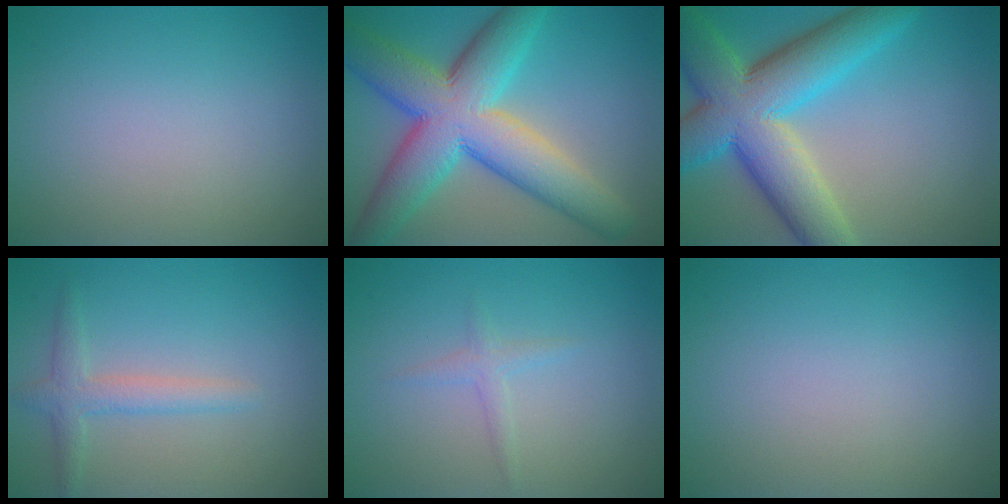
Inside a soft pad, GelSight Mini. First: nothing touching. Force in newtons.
{"total": 11.6, "press": 11.6, "slide": 0.2}
{"total": 11.9, "press": 11.8, "slide": 0.7}
{"total": 2.4, "press": 2.4, "slide": 0.1}
{"total": 1.2, "press": 1.2, "slide": 0.0}
{"total": 0.0}